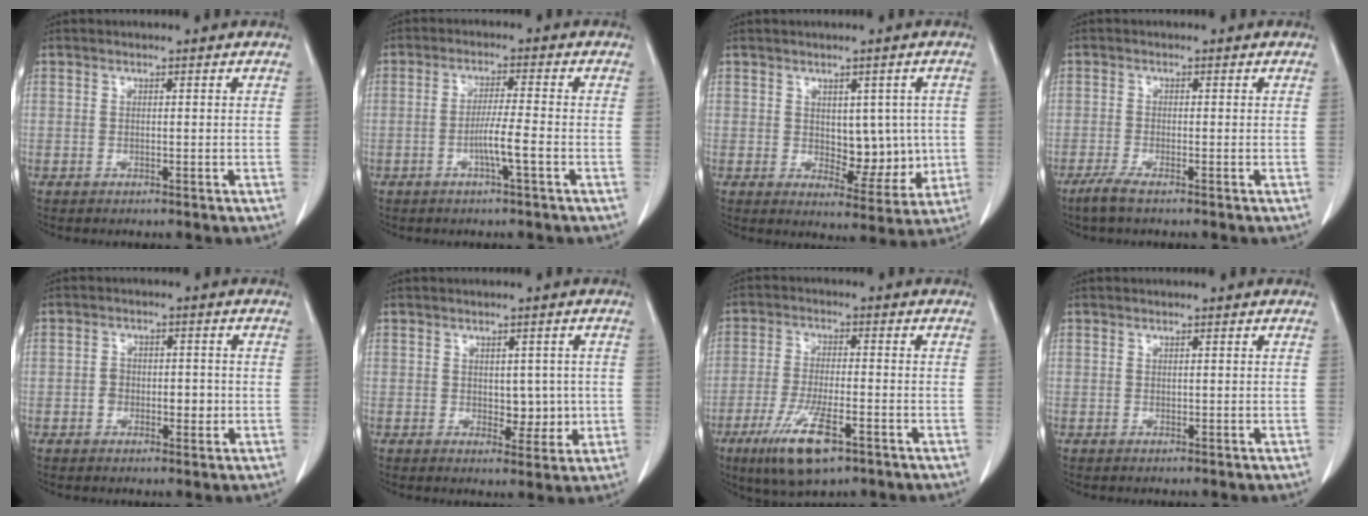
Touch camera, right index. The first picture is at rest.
{"total": 4.6, "force": [-1.7, -0.5, 4.2], "torque": [-0.078, -0.004, -0.033]}
{"total": 7.0, "force": [0.4, 4.0, 5.8], "torque": [-0.064, 0.000, 0.020]}
{"total": 2.2, "force": [-1.6, -0.1, 1.5], "torque": [-0.040, -0.007, -0.037]}
{"total": 4.0, "force": [-0.8, 2.7, 2.9], "torque": [-0.042, 0.010, -0.010]}
{"total": 4.3, "force": [0.0, 2.6, 3.4], "torque": [-0.036, -0.002, 0.008]}
{"total": 10.1, "force": [-5.4, 2.3, 8.2], "torque": [-0.160, -0.021, -0.089]}
{"total": 0.0}